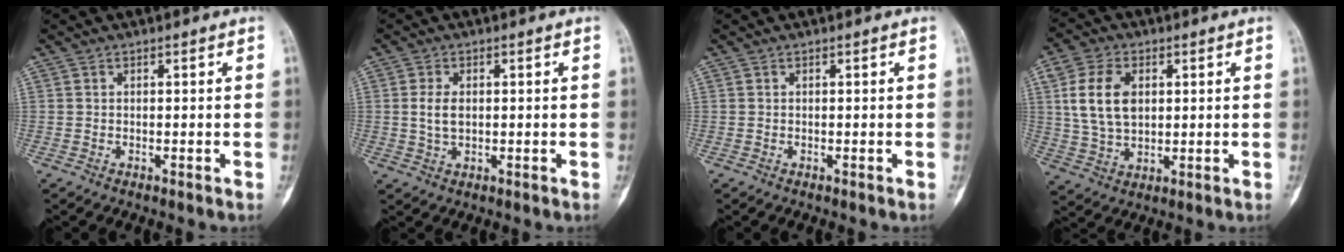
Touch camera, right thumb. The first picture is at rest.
{"total": 3.8, "force": [0.3, 2.4, 2.9], "torque": [-0.060, 0.002, 0.008]}
{"total": 0.0}
{"total": 10.6, "force": [2.3, 7.0, 7.6], "torque": [-0.140, 0.000, 0.050]}